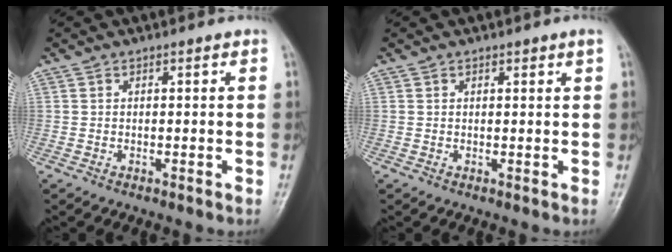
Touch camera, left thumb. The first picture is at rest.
{"total": 1.0, "force": [0.7, 0.1, 0.7], "torque": [-0.007, -0.003, 0.009]}